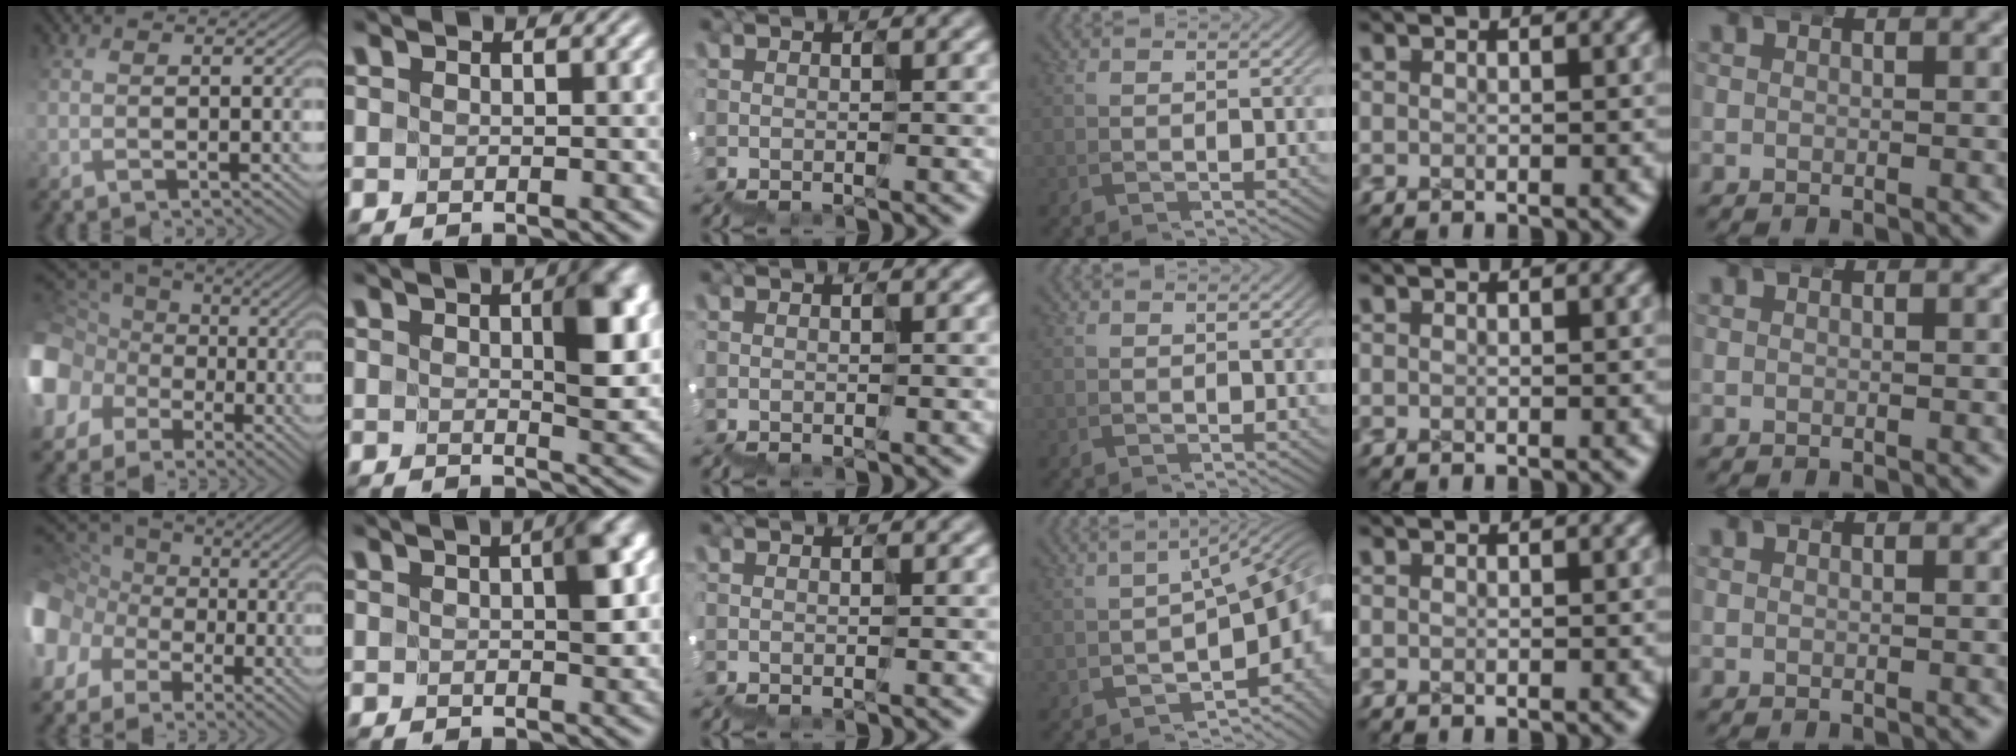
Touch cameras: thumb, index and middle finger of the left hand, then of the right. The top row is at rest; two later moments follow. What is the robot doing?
{"motion": "wrap", "object": "ethernet cable"}